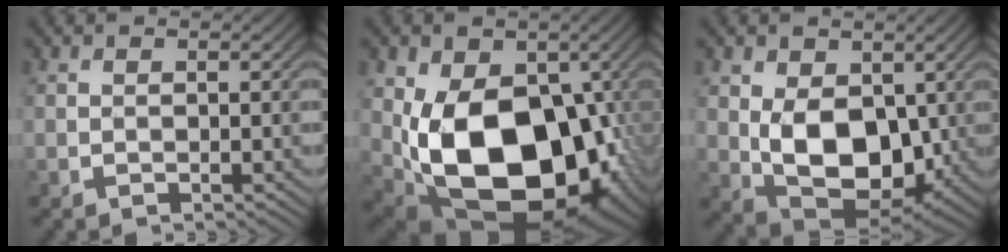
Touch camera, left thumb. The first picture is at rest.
{"total": 18.6, "force": [-2.6, 12.5, 13.5], "torque": [-0.230, -0.060, -0.028]}
{"total": 10.6, "force": [-0.2, 7.1, 7.9], "torque": [-0.171, -0.006, -0.005]}